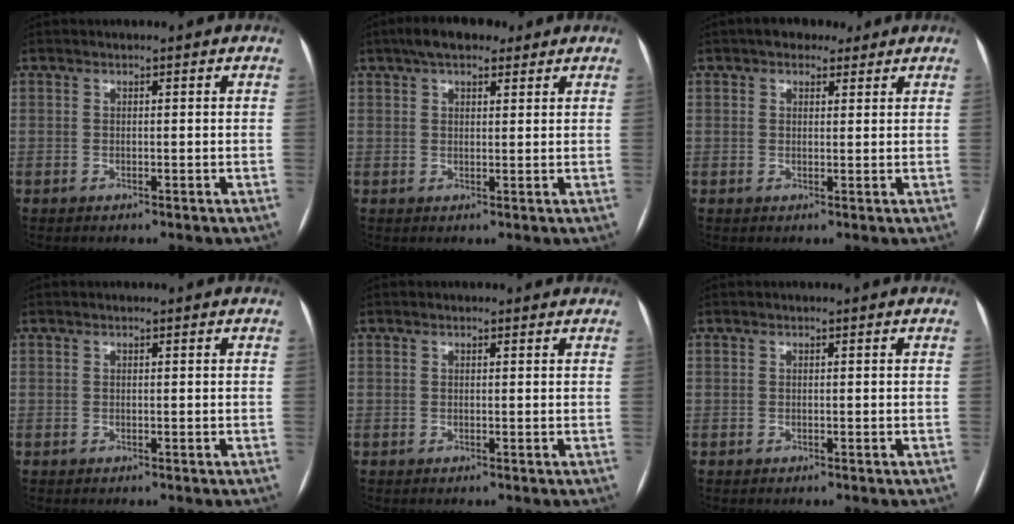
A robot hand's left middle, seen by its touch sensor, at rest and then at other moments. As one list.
[{"total": 7.0, "force": [4.9, 2.9, 4.2], "torque": [-0.071, 0.028, 0.078]}, {"total": 4.3, "force": [3.0, 2.4, 1.8], "torque": [-0.024, 0.017, 0.047]}, {"total": 0.0}, {"total": 1.4, "force": [1.2, 0.6, 0.4], "torque": [-0.009, 0.012, 0.012]}, {"total": 0.0}]